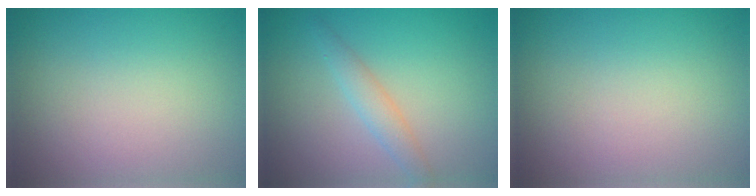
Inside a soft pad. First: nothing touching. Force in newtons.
{"total": 1.9, "press": 1.9, "slide": 0.1}
{"total": 0.0}